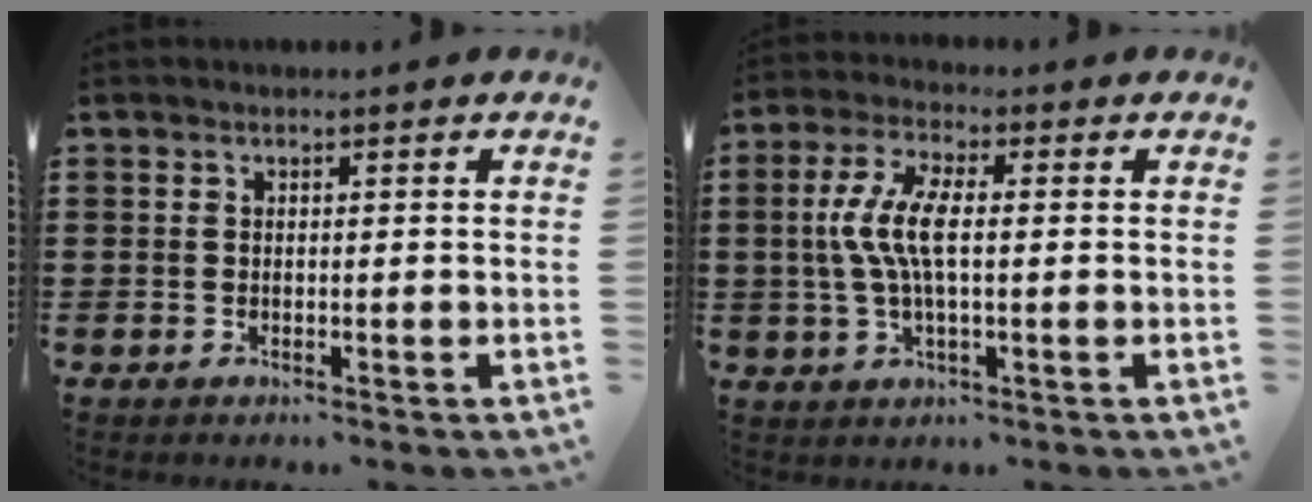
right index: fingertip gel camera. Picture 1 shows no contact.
{"total": 7.3, "force": [-0.2, 2.3, 6.9], "torque": [-0.159, -0.007, -0.014]}